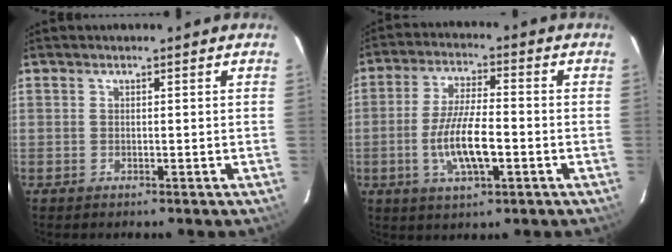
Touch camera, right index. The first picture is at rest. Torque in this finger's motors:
{"motor_torque": [0.95, -0.80, 0.58, 0.11]}